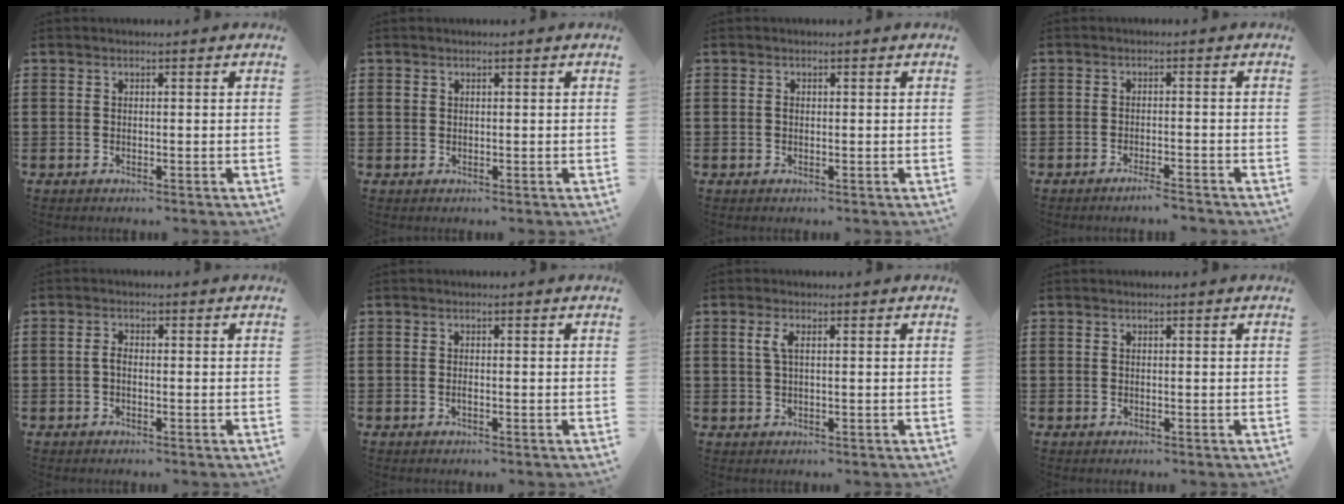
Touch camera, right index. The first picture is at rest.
{"total": 0.8, "force": [0.3, 0.7, 0.3], "torque": [-0.008, 0.005, 0.005]}
{"total": 0.6, "force": [-0.1, 0.4, 0.4], "torque": [-0.010, 0.000, -0.001]}
{"total": 2.3, "force": [-2.0, 0.1, 1.1], "torque": [-0.019, 0.002, -0.037]}
{"total": 1.7, "force": [-0.5, 0.8, 1.4], "torque": [-0.035, -0.001, -0.012]}
{"total": 0.7, "force": [-0.4, 0.1, 0.6], "torque": [-0.012, -0.004, -0.006]}
{"total": 2.1, "force": [0.5, 0.6, 1.9], "torque": [-0.040, 0.005, 0.006]}
{"total": 0.0}